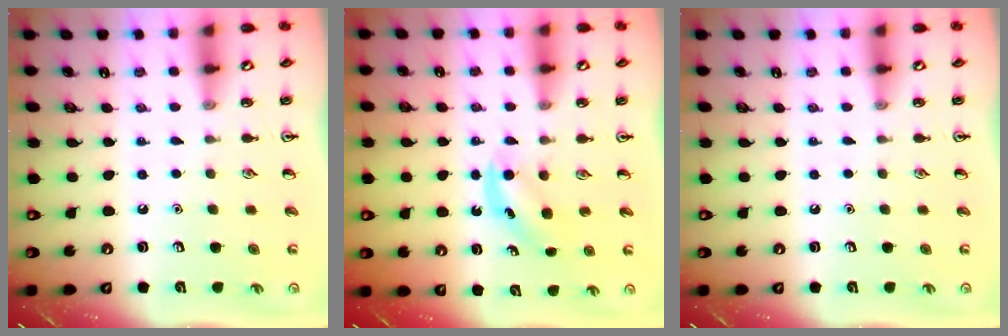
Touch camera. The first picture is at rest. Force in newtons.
{"total": 3.8, "press": 3.8, "slide": 0.7}
{"total": 0.0}